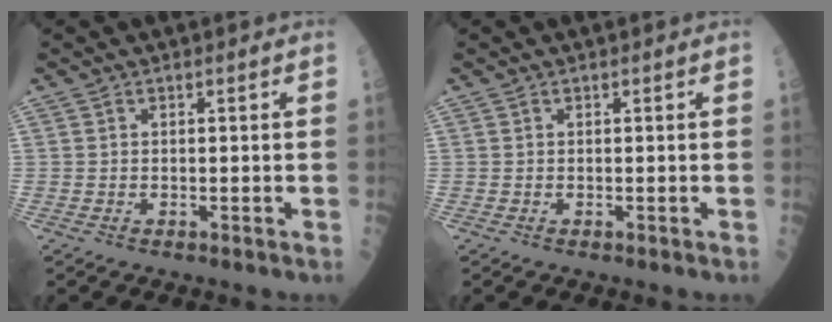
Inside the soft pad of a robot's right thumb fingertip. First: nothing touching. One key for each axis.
{"total": 0.0}